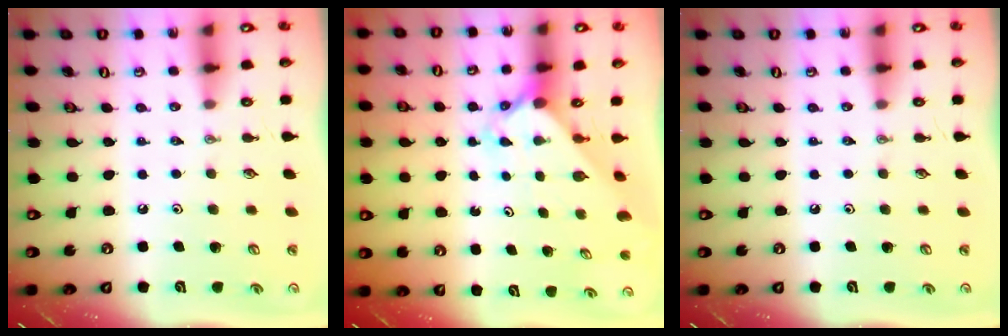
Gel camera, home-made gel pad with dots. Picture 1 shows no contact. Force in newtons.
{"total": 2.5, "press": 2.5, "slide": 0.2}
{"total": 0.0}